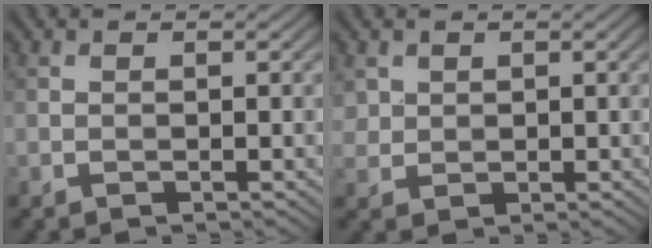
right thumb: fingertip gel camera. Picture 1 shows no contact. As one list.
[{"total": 2.2, "force": [1.1, 1.8, 0.5], "torque": [-0.017, -0.003, 0.024]}]